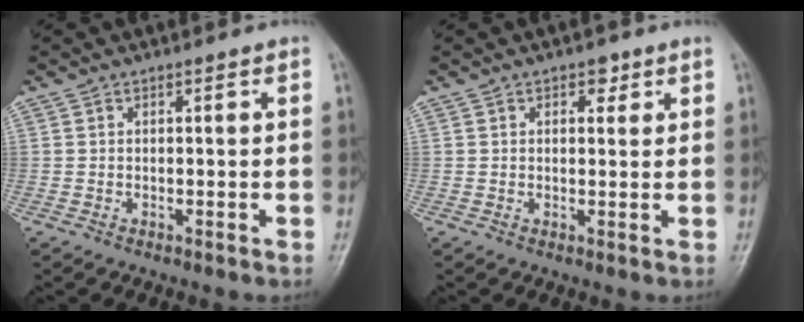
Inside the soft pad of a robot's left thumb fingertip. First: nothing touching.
{"total": 2.5, "force": [1.4, 1.4, 1.5], "torque": [-0.005, -0.004, 0.016]}